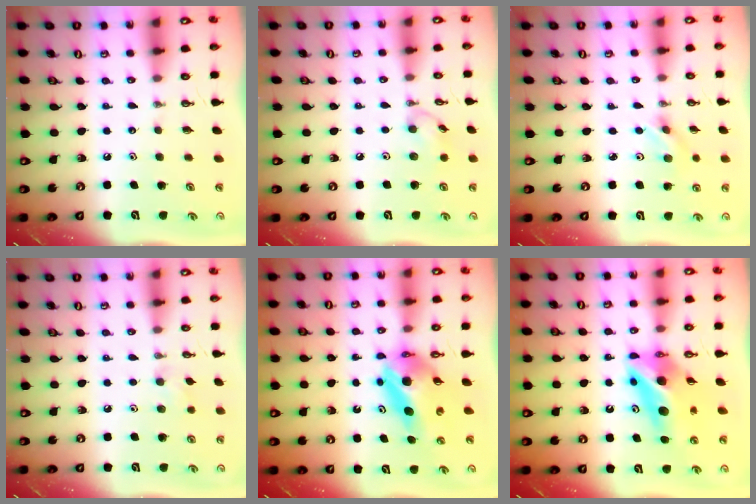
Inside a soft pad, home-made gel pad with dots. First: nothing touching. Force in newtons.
{"total": 7.7, "press": 7.6, "slide": 0.7}
{"total": 2.6, "press": 2.4, "slide": 0.8}
{"total": 6.8, "press": 6.8, "slide": 1.0}
{"total": 9.6, "press": 9.5, "slide": 0.9}
{"total": 13.4, "press": 13.4, "slide": 1.3}